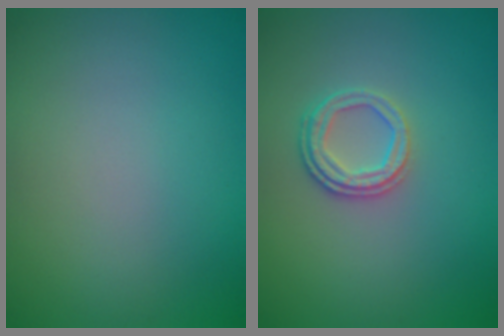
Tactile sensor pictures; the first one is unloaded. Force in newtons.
{"total": 2.6, "press": 2.3, "slide": 1.1}